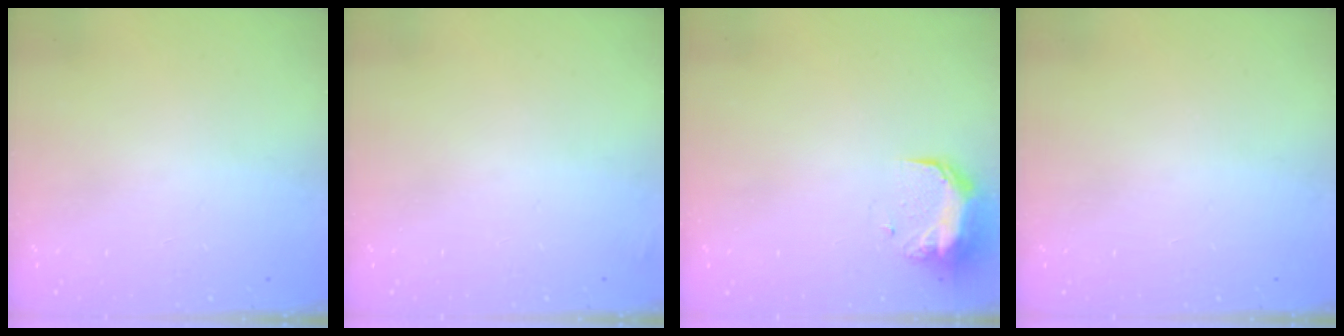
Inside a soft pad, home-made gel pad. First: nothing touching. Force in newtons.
{"total": 2.3, "press": 2.2, "slide": 0.8}
{"total": 9.1, "press": 9.0, "slide": 1.5}
{"total": 0.0}